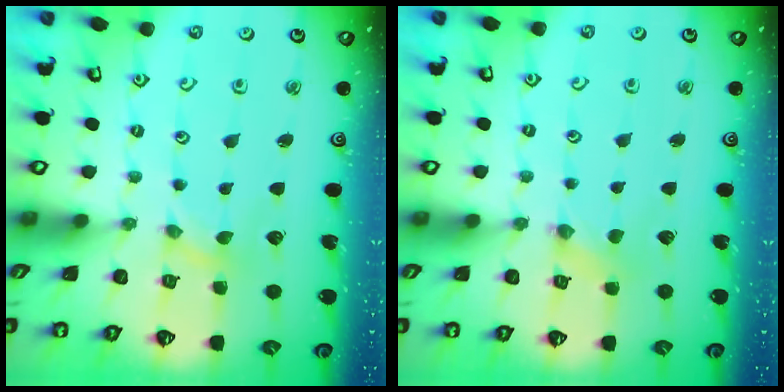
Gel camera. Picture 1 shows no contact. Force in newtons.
{"total": 0.0}